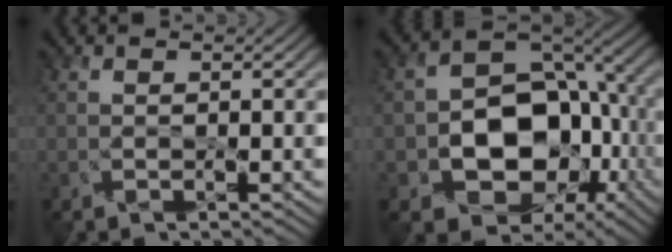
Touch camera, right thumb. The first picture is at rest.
{"total": 10.2, "force": [-1.6, 8.5, 5.4], "torque": [-0.074, -0.013, -0.028]}